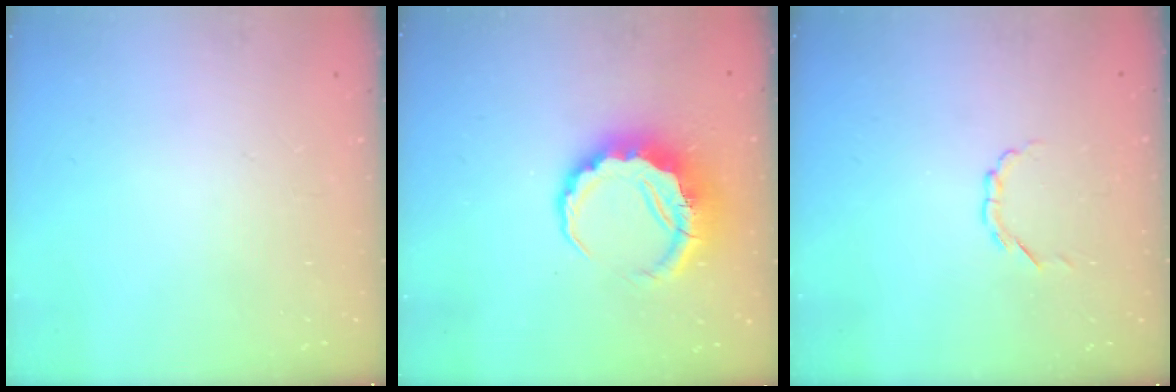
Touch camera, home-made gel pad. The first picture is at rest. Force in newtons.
{"total": 7.3, "press": 7.0, "slide": 1.9}
{"total": 2.6, "press": 2.4, "slide": 0.9}